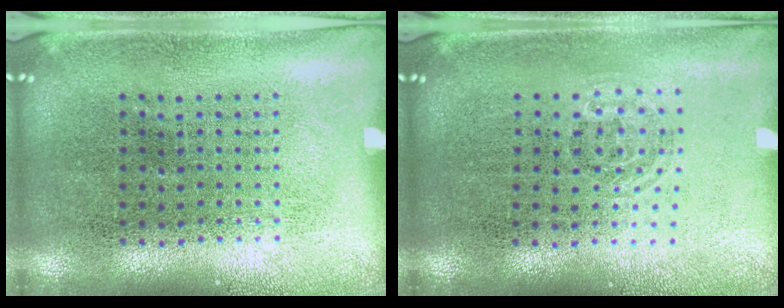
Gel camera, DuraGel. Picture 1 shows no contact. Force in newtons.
{"total": 0.8, "press": 0.5, "slide": 0.5}